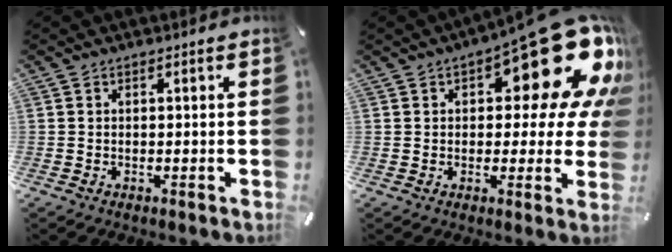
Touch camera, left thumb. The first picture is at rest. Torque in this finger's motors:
{"motor_torque": [2.51, 2.50, 1.65, -1.13, 0.35]}